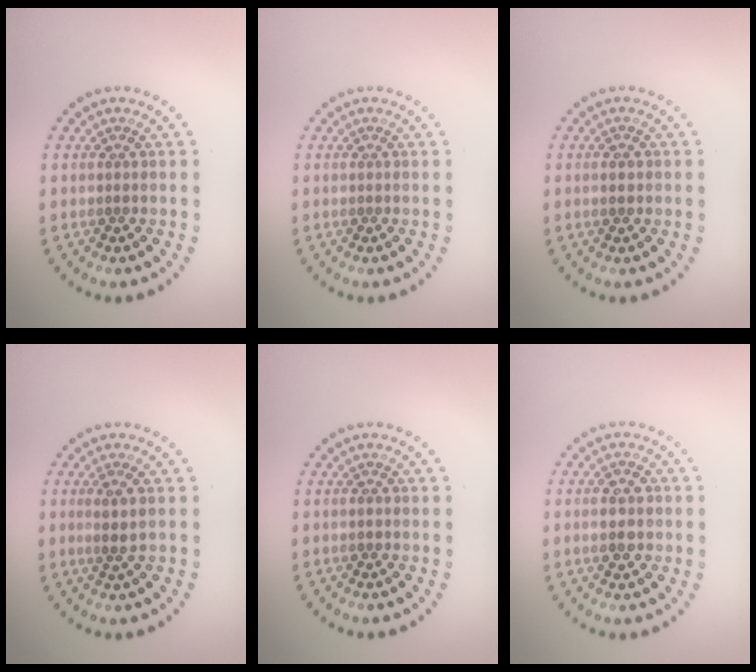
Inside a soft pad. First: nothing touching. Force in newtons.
{"total": 0.0}
{"total": 1.4, "press": 1.4, "slide": 0.1}
{"total": 1.5, "press": 1.2, "slide": 0.9}
{"total": 0.8, "press": 0.8, "slide": 0.1}
{"total": 2.3, "press": 2.3, "slide": 0.3}